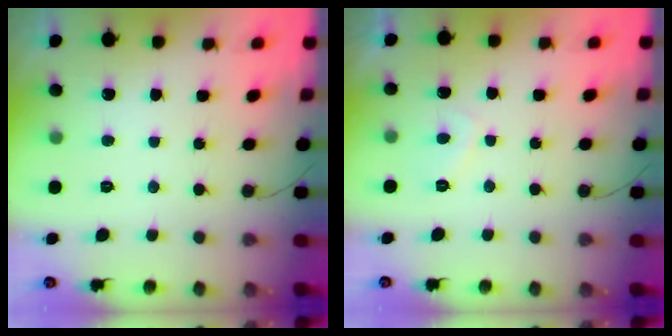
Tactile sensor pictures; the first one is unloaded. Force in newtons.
{"total": 2.1, "press": 2.0, "slide": 0.8}